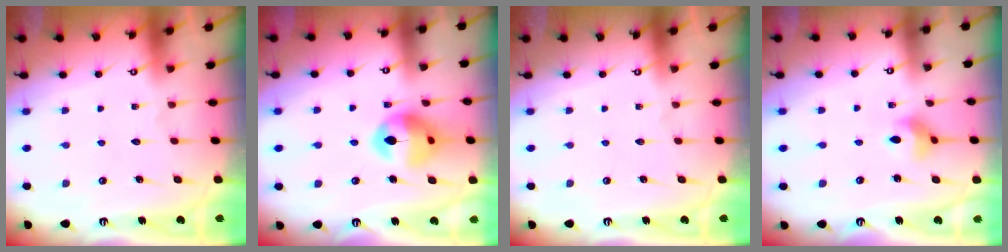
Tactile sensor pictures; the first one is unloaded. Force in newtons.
{"total": 14.2, "press": 14.1, "slide": 1.5}
{"total": 0.0}
{"total": 5.1, "press": 5.1, "slide": 0.7}